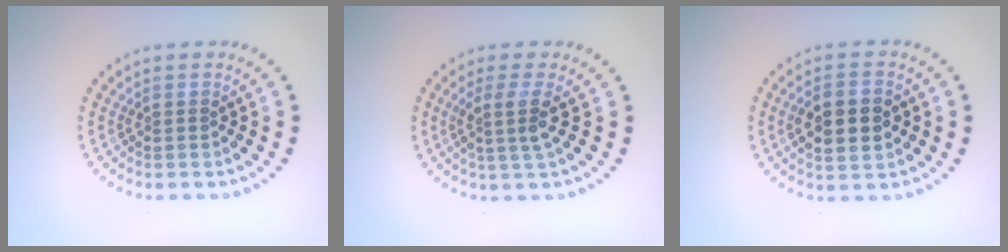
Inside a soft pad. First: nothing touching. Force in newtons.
{"total": 2.5, "press": 1.9, "slide": 1.6}
{"total": 4.5, "press": 4.5, "slide": 0.2}